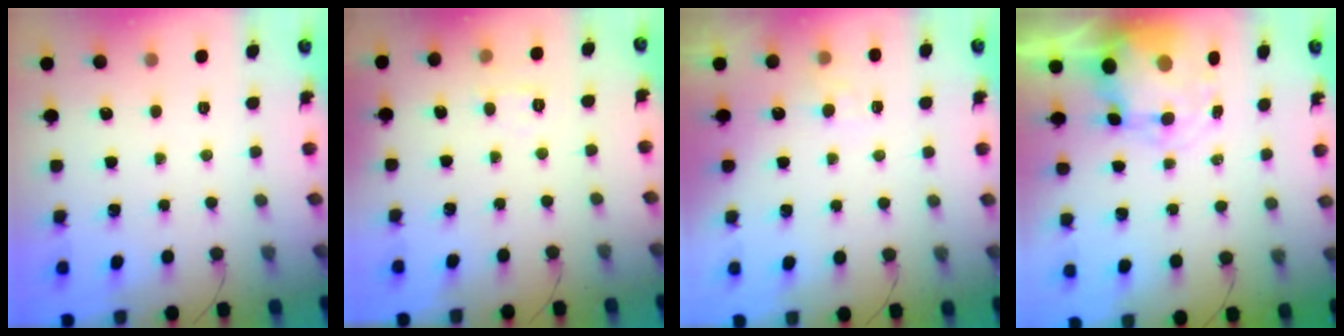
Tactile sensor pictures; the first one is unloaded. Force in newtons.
{"total": 5.0, "press": 4.8, "slide": 1.1}
{"total": 2.5, "press": 2.1, "slide": 1.5}
{"total": 8.6, "press": 8.4, "slide": 1.9}